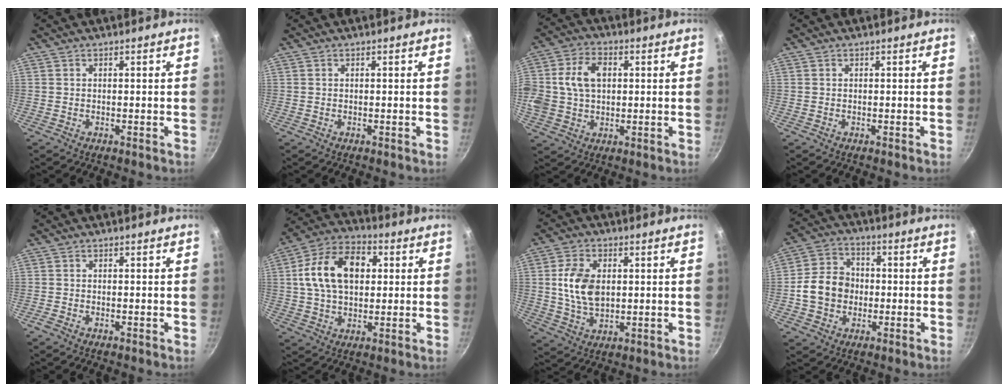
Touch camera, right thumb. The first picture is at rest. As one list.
[{"total": 0.0}, {"total": 13.6, "force": [2.0, 10.1, 8.9], "torque": [-0.175, 0.023, 0.030]}, {"total": 0.0}, {"total": 0.7, "force": [-0.5, 0.3, 0.5], "torque": [-0.017, 0.003, -0.015]}, {"total": 15.6, "force": [2.9, 10.4, 11.3], "torque": [-0.173, 0.019, 0.035]}, {"total": 9.9, "force": [1.2, 6.5, 7.4], "torque": [-0.128, -0.004, 0.023]}, {"total": 10.4, "force": [-1.1, 8.7, 5.6], "torque": [-0.070, 0.022, -0.031]}]